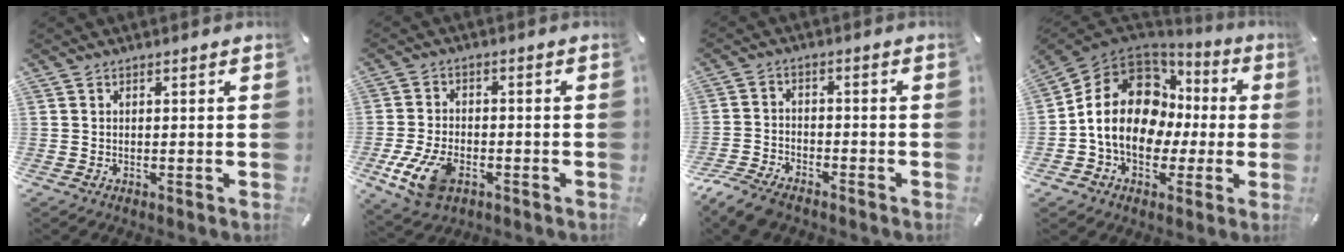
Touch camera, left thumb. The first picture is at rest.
{"total": 10.3, "force": [-4.1, 6.5, 6.9], "torque": [-0.156, 0.005, -0.072]}
{"total": 6.4, "force": [-5.2, 2.9, 2.3], "torque": [-0.062, 0.019, -0.105]}
{"total": 17.4, "force": [0.9, 13.5, 10.8], "torque": [-0.221, 0.006, 0.021]}